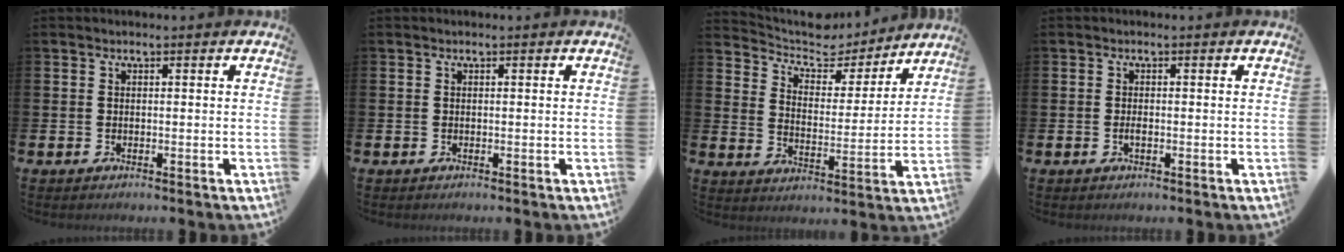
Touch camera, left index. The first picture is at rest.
{"total": 0.0}
{"total": 6.5, "force": [5.9, 2.4, 1.0], "torque": [-0.052, -0.047, 0.100]}
{"total": 1.0, "force": [-0.3, 0.4, 0.9], "torque": [-0.024, 0.002, -0.004]}